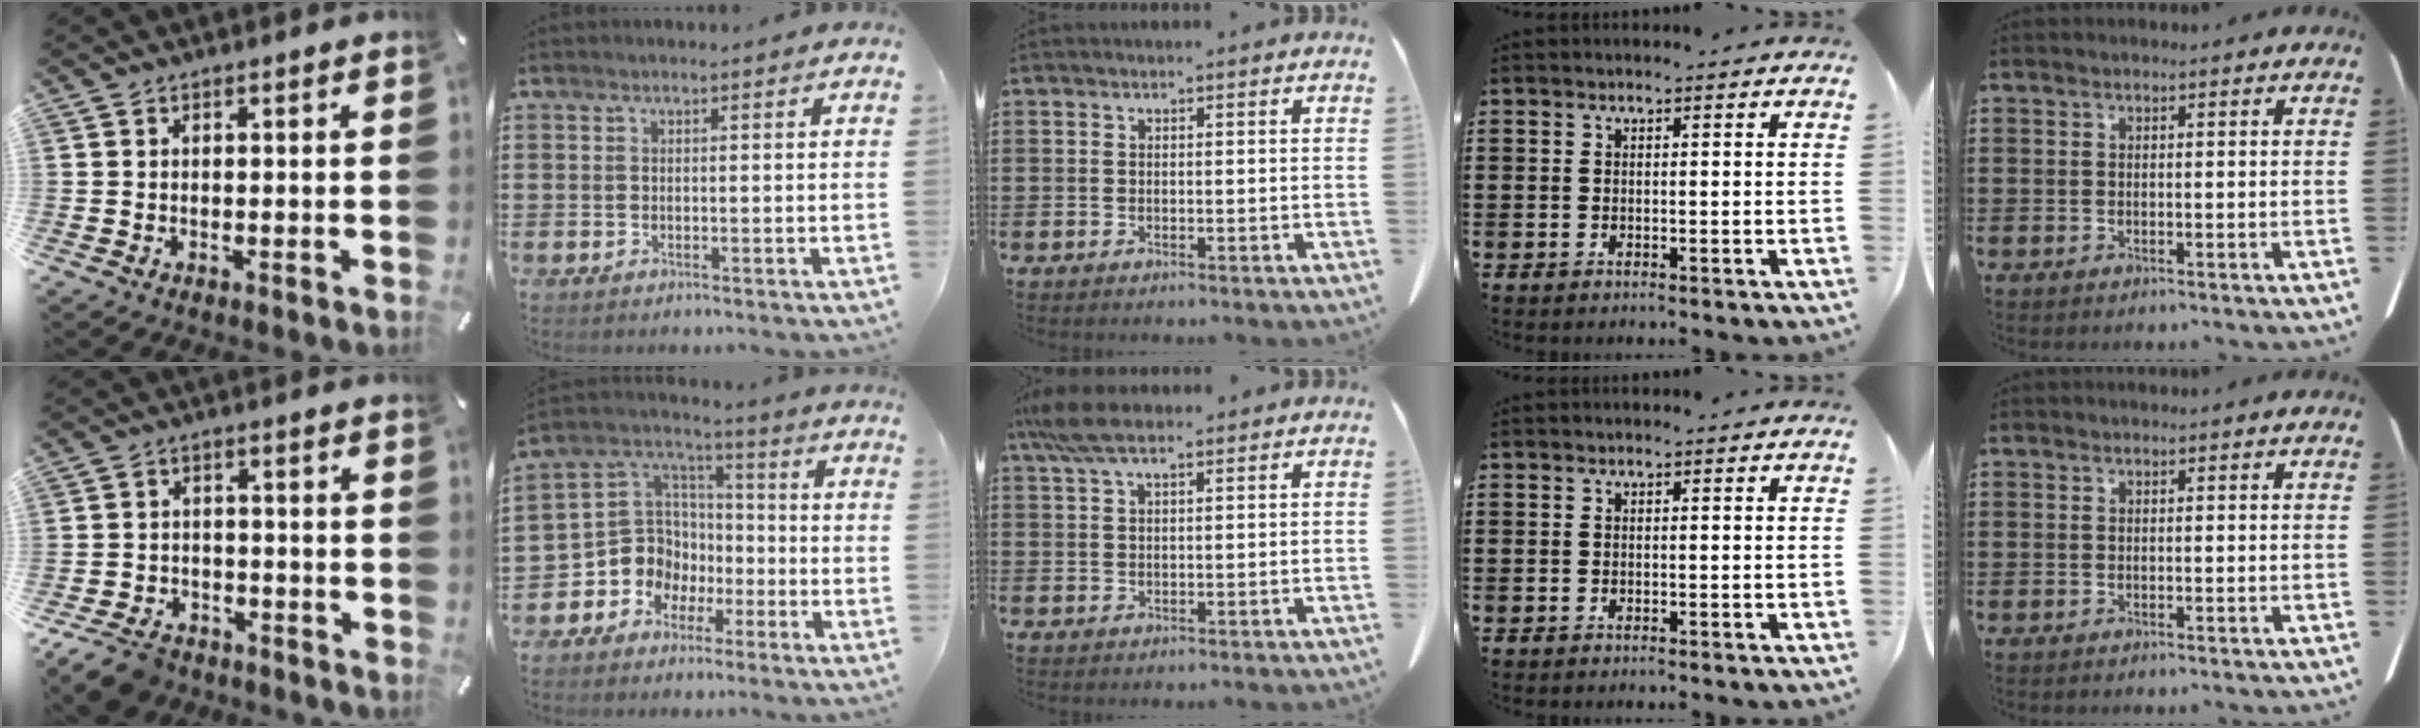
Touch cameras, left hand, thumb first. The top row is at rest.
{"thumb": {"total": 7.4, "force": [-5.6, 4.0, 2.7], "torque": [-0.054, 0.028, -0.105]}, "index": {"total": 9.2, "force": [-3.0, 8.4, 2.0], "torque": [-0.089, 0.002, -0.057]}, "middle": {"total": 5.5, "force": [3.5, 1.4, 4.0], "torque": [-0.086, -0.002, 0.065]}}